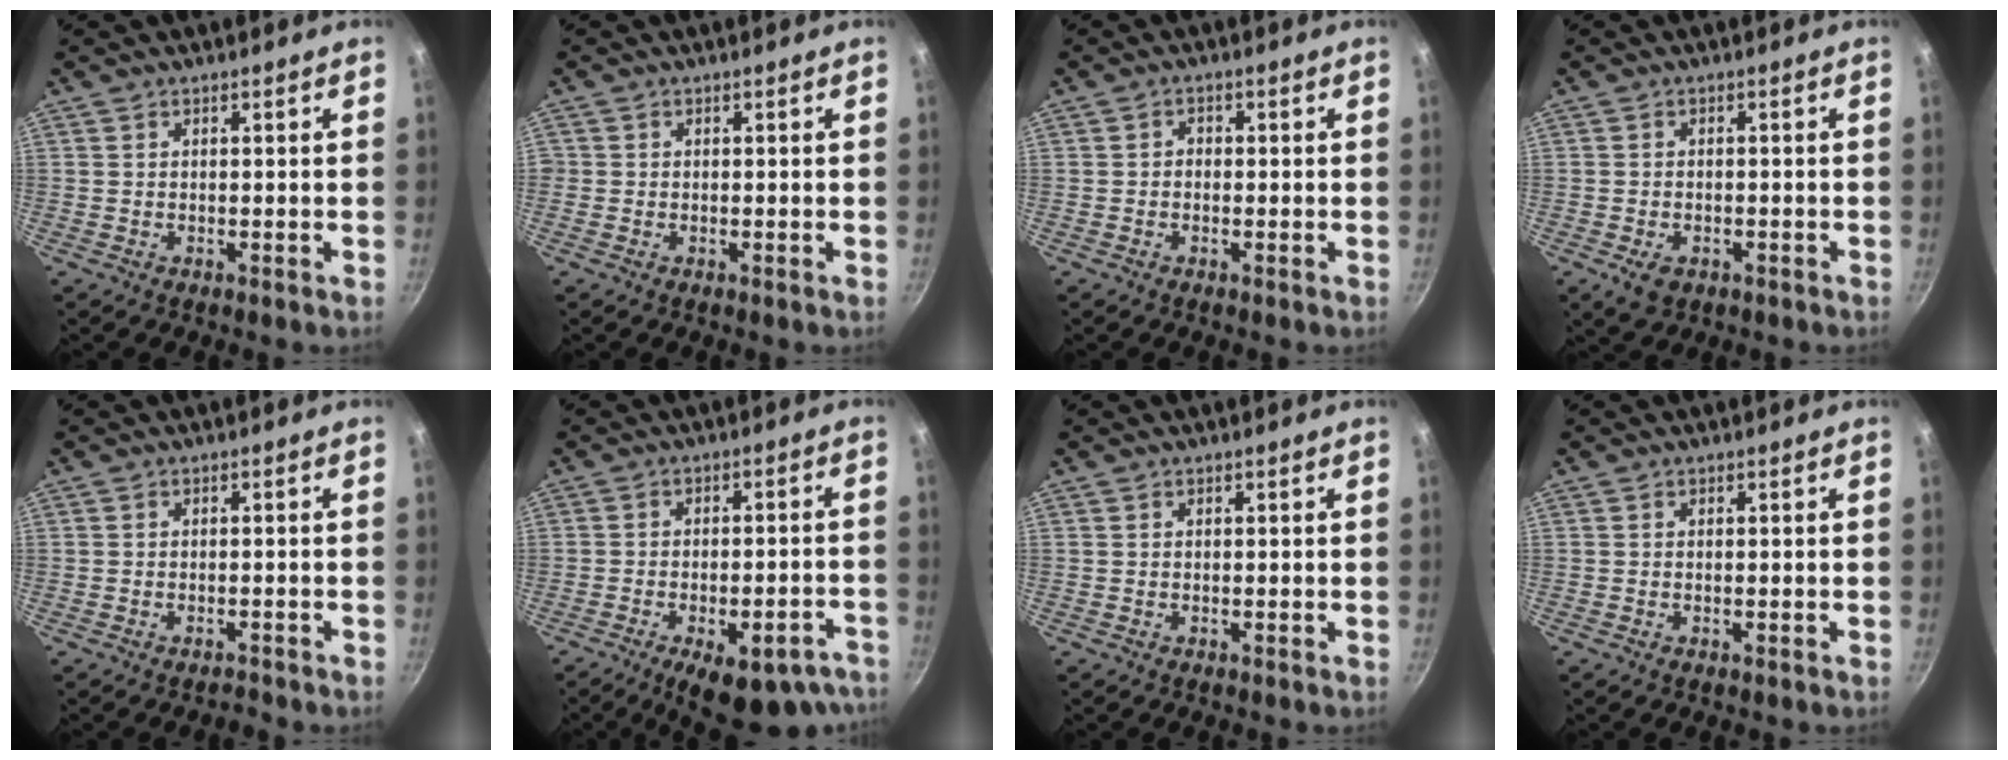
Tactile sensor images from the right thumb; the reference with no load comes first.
{"total": 0.7, "force": [-0.1, 0.7, 0.1], "torque": [0.001, 0.001, -0.005]}
{"total": 1.3, "force": [-0.4, 1.1, 0.6], "torque": [-0.009, 0.006, -0.008]}
{"total": 4.0, "force": [-1.7, 2.6, 2.5], "torque": [-0.042, 0.004, -0.022]}
{"total": 1.3, "force": [-1.2, 0.2, 0.2], "torque": [-0.004, 0.017, -0.013]}
{"total": 16.9, "force": [-10.5, 7.2, 11.2], "torque": [-0.106, 0.030, -0.129]}
{"total": 0.0}
{"total": 0.0}